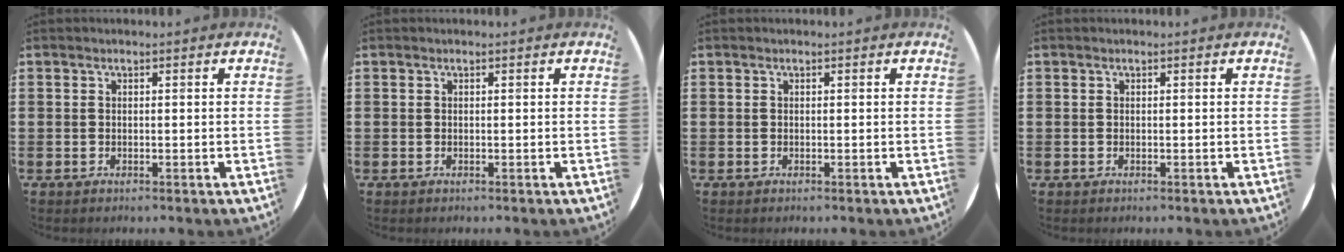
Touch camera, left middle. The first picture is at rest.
{"total": 0.0}
{"total": 0.0}
{"total": 0.0}